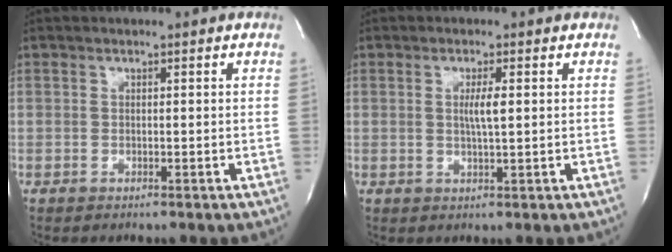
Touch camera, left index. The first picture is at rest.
{"total": 2.7, "force": [0.5, 0.0, 2.7], "torque": [-0.053, -0.002, 0.008]}